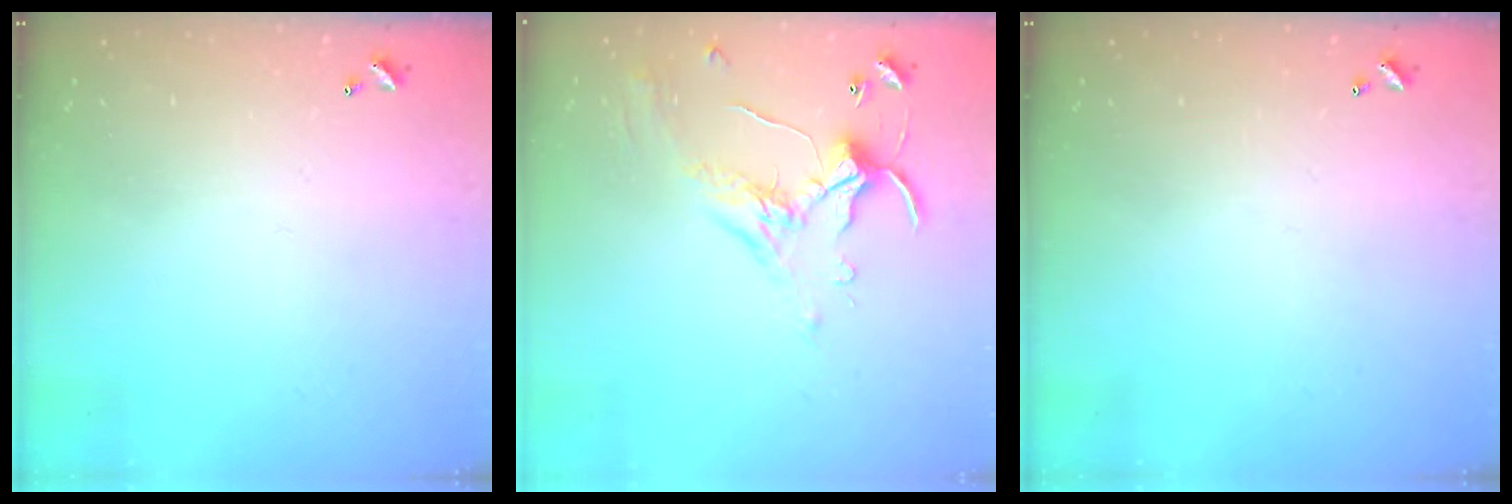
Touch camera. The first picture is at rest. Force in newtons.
{"total": 1.2, "press": 0.6, "slide": 1.1}
{"total": 0.0}